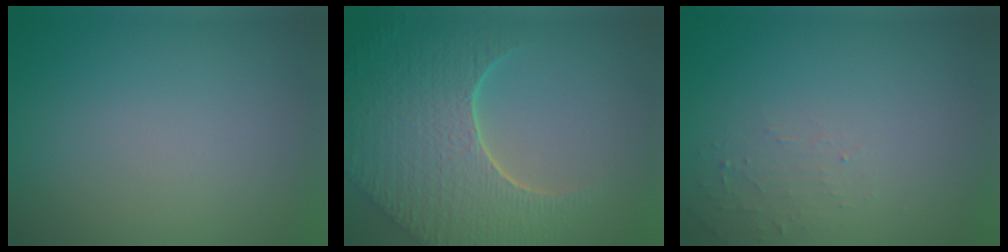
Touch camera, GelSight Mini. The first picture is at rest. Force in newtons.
{"total": 8.7, "press": 6.2, "slide": 6.2}
{"total": 1.2, "press": 1.2, "slide": 0.3}